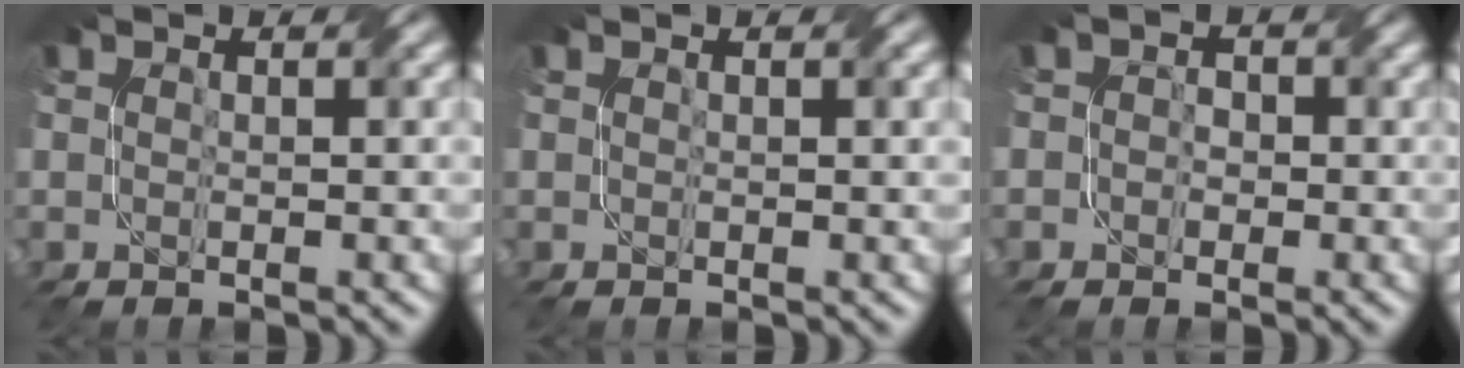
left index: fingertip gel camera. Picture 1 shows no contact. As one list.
[{"total": 0.8, "force": [0.5, 0.1, 0.6], "torque": [-0.008, 0.001, 0.009]}, {"total": 2.1, "force": [0.1, 2.0, 0.7], "torque": [0.006, 0.000, -0.018]}]